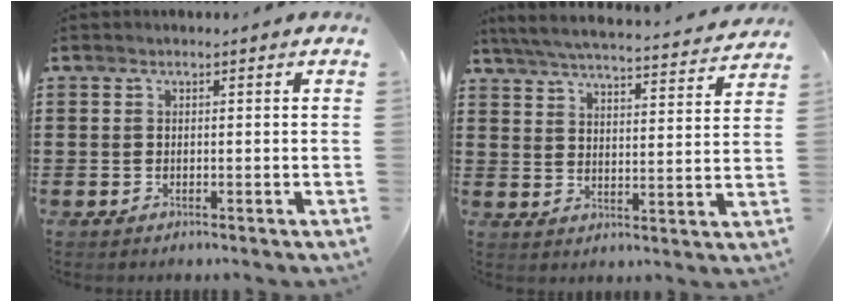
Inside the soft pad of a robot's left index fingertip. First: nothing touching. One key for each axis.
{"total": 5.1, "fx": 4.9, "fy": -0.3, "fz": 1.3, "tx": -0.049, "ty": -0.038, "tz": 0.080}